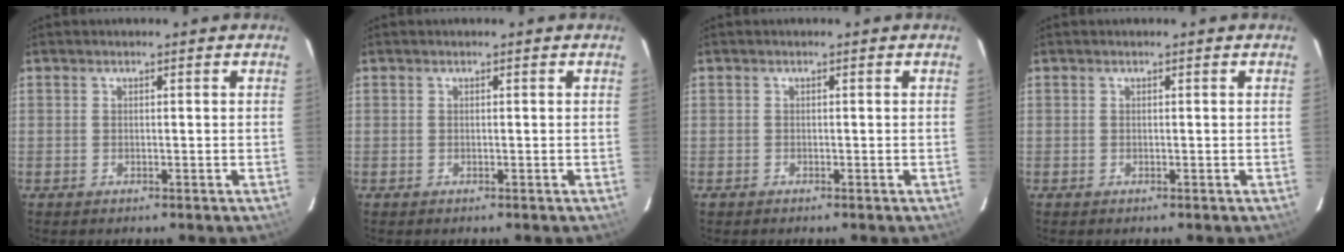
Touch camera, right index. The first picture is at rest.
{"total": 0.0}
{"total": 0.7, "force": [-0.5, 0.5, -0.1], "torque": [-0.001, 0.003, -0.009]}
{"total": 0.0}